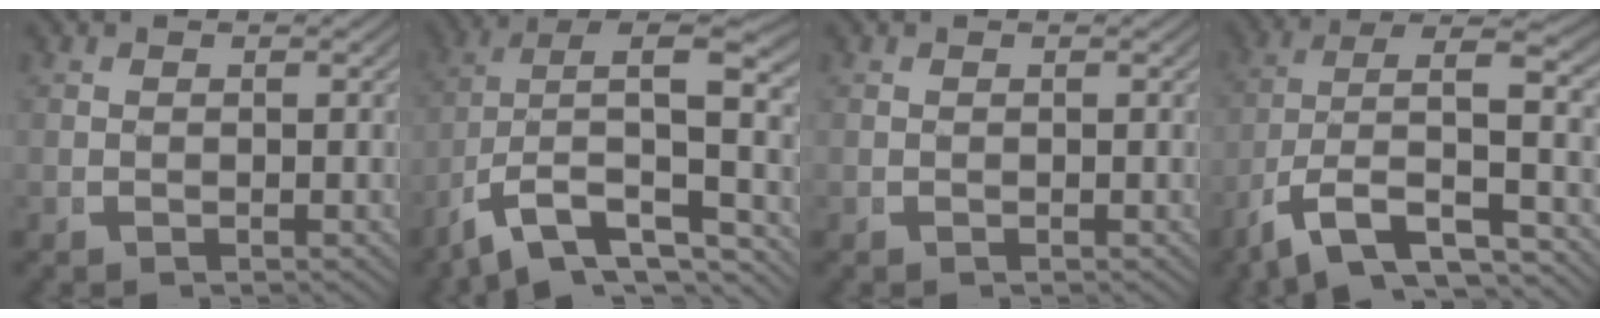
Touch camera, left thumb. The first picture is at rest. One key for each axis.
{"total": 10.3, "fx": -2.9, "fy": 6.0, "fz": 7.8, "tx": -0.148, "ty": -0.033, "tz": -0.033}
{"total": 0.0}
{"total": 8.0, "fx": -2.7, "fy": 4.3, "fz": 6.2, "tx": -0.135, "ty": -0.030, "tz": -0.027}